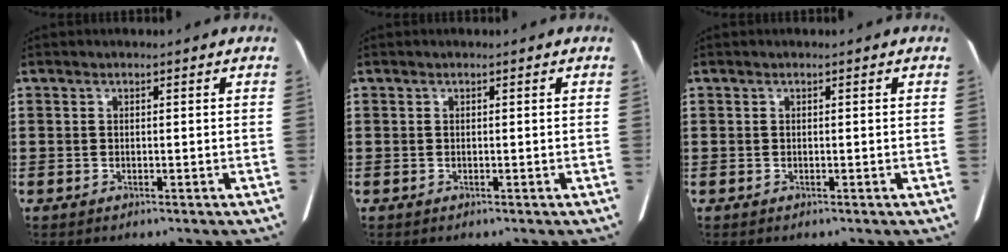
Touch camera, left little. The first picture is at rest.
{"total": 0.0}
{"total": 0.0}